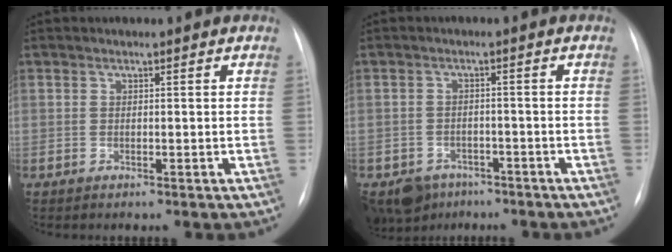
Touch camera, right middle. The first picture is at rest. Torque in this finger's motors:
{"motor_torque": [-0.03, -0.30, 0.10, 0.04]}